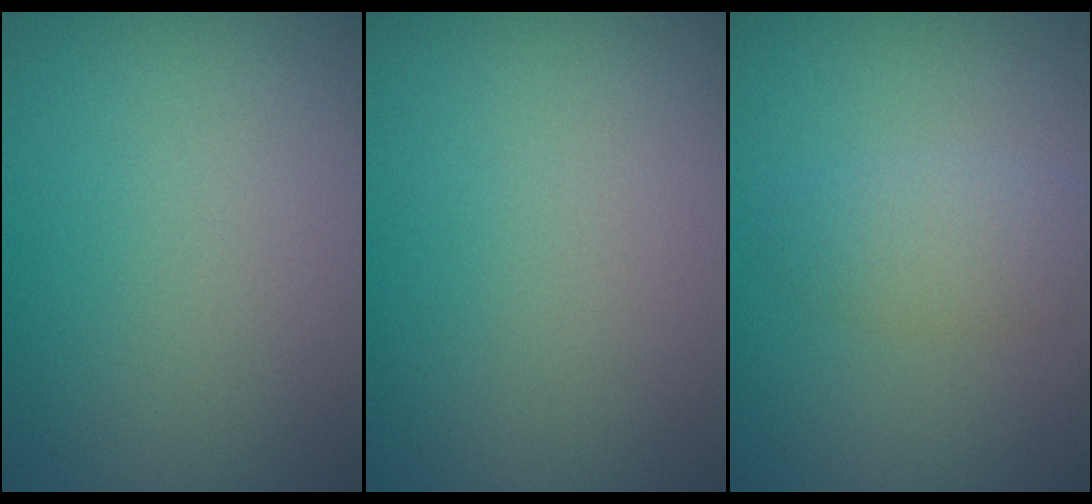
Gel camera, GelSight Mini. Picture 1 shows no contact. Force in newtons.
{"total": 0.0}
{"total": 2.5, "press": 2.5, "slide": 0.2}